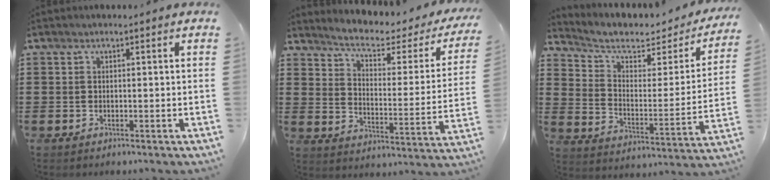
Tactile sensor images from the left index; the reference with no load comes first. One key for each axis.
{"total": 4.5, "fx": 3.1, "fy": 1.2, "fz": 2.9, "tx": -0.066, "ty": -0.024, "tz": 0.041}
{"total": 5.3, "fx": 3.8, "fy": 2.3, "fz": 2.8, "tx": -0.076, "ty": -0.020, "tz": 0.061}